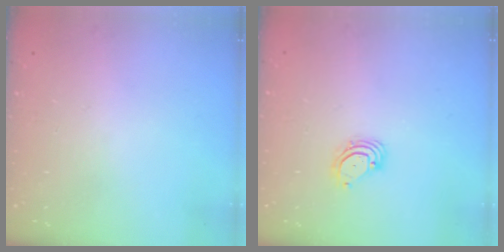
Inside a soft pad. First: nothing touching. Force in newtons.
{"total": 3.4, "press": 3.4, "slide": 0.3}